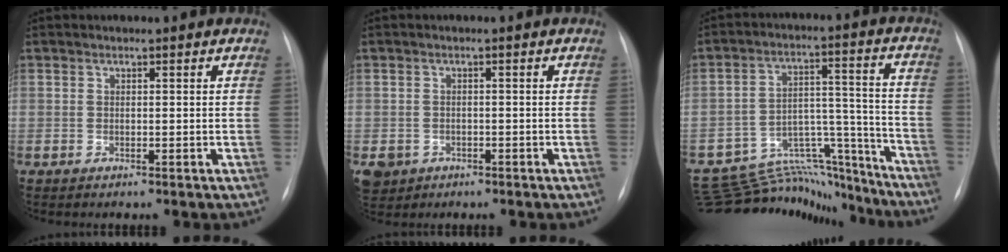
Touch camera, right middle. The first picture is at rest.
{"total": 5.9, "force": [-2.9, 4.9, 1.4], "torque": [-0.035, 0.003, -0.040]}
{"total": 19.2, "force": [-18.4, 5.1, 2.6], "torque": [-0.048, 0.057, -0.266]}